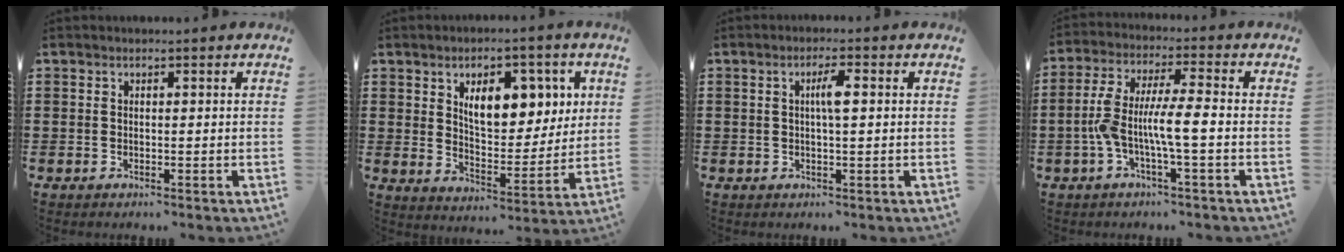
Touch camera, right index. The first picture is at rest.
{"total": 9.0, "force": [4.0, 4.9, 6.4], "torque": [-0.105, -0.004, 0.063]}
{"total": 2.7, "force": [0.4, 0.5, 2.6], "torque": [-0.051, 0.002, 0.003]}
{"total": 7.7, "force": [-1.9, 1.5, 7.3], "torque": [-0.155, -0.004, -0.045]}